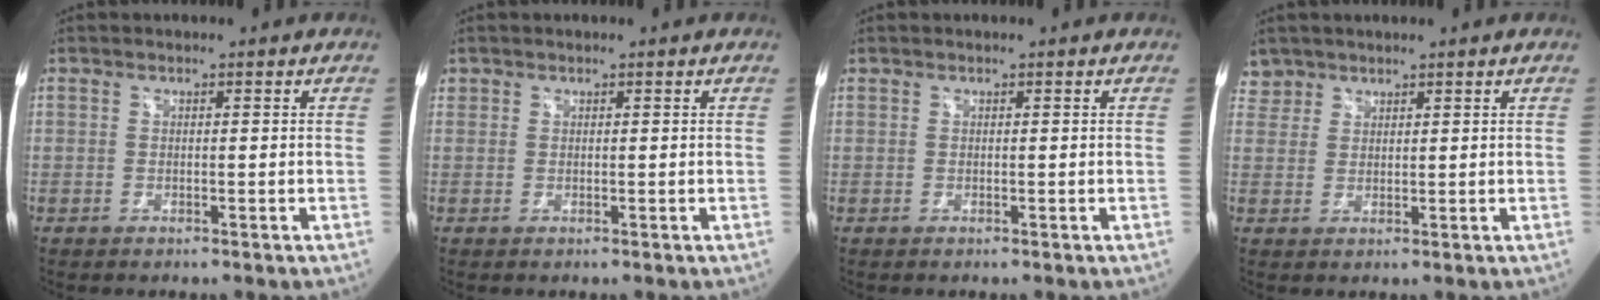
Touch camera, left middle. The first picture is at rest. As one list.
[{"total": 0.6, "force": [0.4, 0.4, 0.0], "torque": [0.001, 0.005, 0.008]}, {"total": 0.0}, {"total": 2.6, "force": [2.2, 1.4, -0.5], "torque": [0.014, 0.009, 0.041]}]